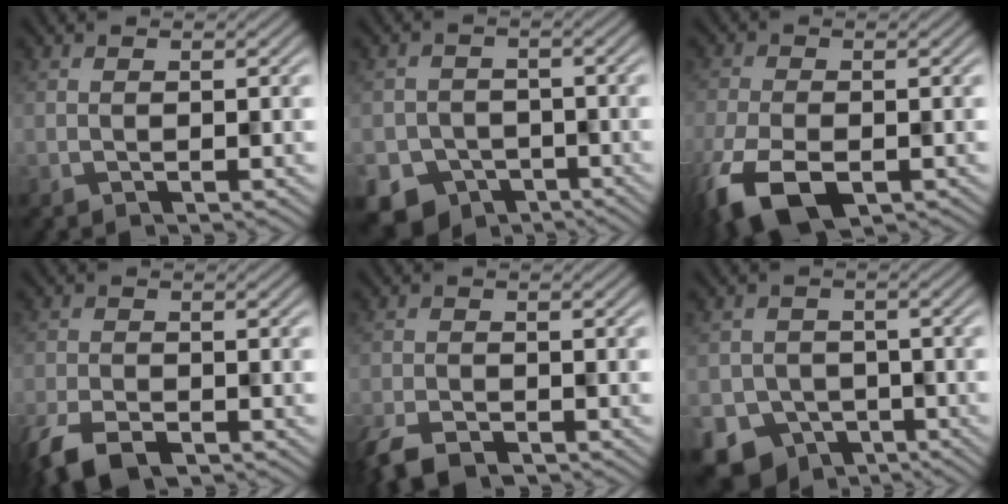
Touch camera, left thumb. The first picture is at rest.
{"total": 8.2, "force": [-5.5, 5.9, 1.6], "torque": [-0.030, -0.022, -0.084]}
{"total": 9.9, "force": [-5.9, 4.5, 6.5], "torque": [-0.140, -0.036, -0.100]}
{"total": 6.8, "force": [-5.0, 2.9, 3.6], "torque": [-0.064, -0.012, -0.094]}
{"total": 5.9, "force": [-4.5, 2.3, 2.9], "torque": [-0.049, -0.009, -0.086]}
{"total": 9.4, "force": [-6.3, 6.7, 1.8], "torque": [-0.039, -0.023, -0.097]}